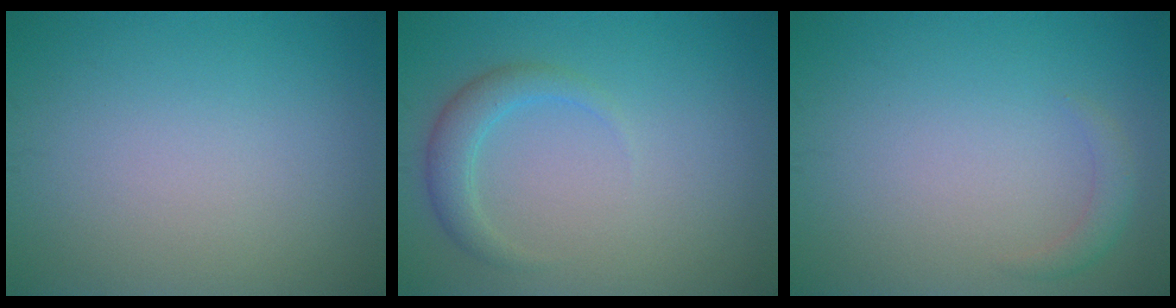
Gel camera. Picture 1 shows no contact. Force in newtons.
{"total": 2.4, "press": 2.4, "slide": 0.1}
{"total": 1.3, "press": 1.2, "slide": 0.1}